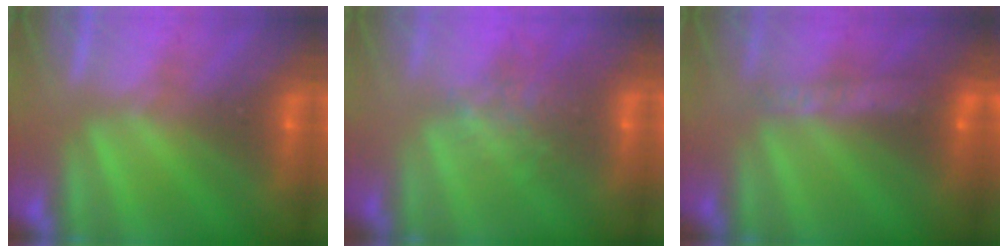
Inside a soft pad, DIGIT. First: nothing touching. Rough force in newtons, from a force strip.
{"total": 4.5}
{"total": 8.5}